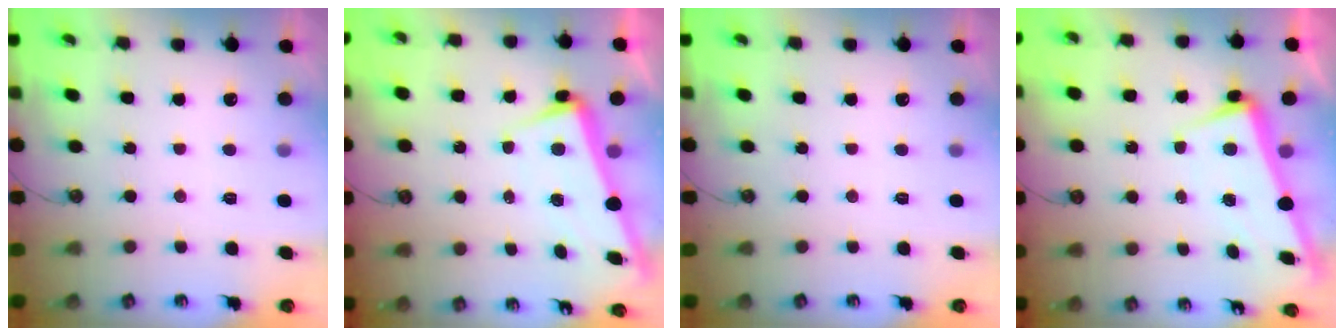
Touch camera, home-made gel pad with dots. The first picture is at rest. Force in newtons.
{"total": 2.9, "press": 2.8, "slide": 1.0}
{"total": 0.0}
{"total": 2.9, "press": 2.8, "slide": 1.0}